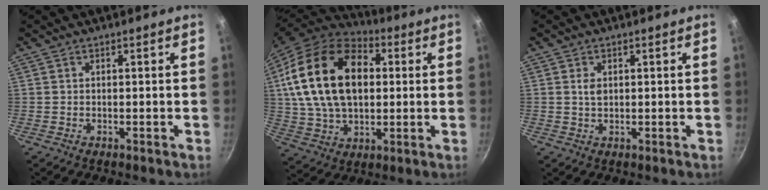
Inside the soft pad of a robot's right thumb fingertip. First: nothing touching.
{"total": 24.1, "force": [4.5, 15.6, 17.8], "torque": [-0.307, 0.012, 0.076]}
{"total": 2.0, "force": [0.4, 1.3, 1.5], "torque": [-0.025, -0.002, 0.007]}